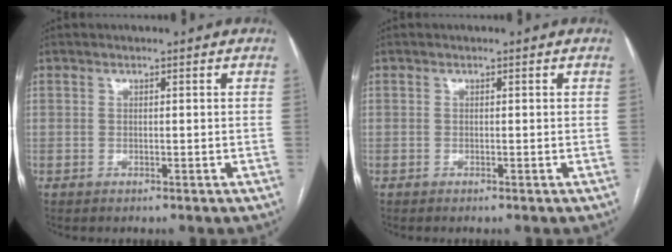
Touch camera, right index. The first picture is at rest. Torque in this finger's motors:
{"motor_torque": [-0.05, -0.04, 0.01, 0.01]}